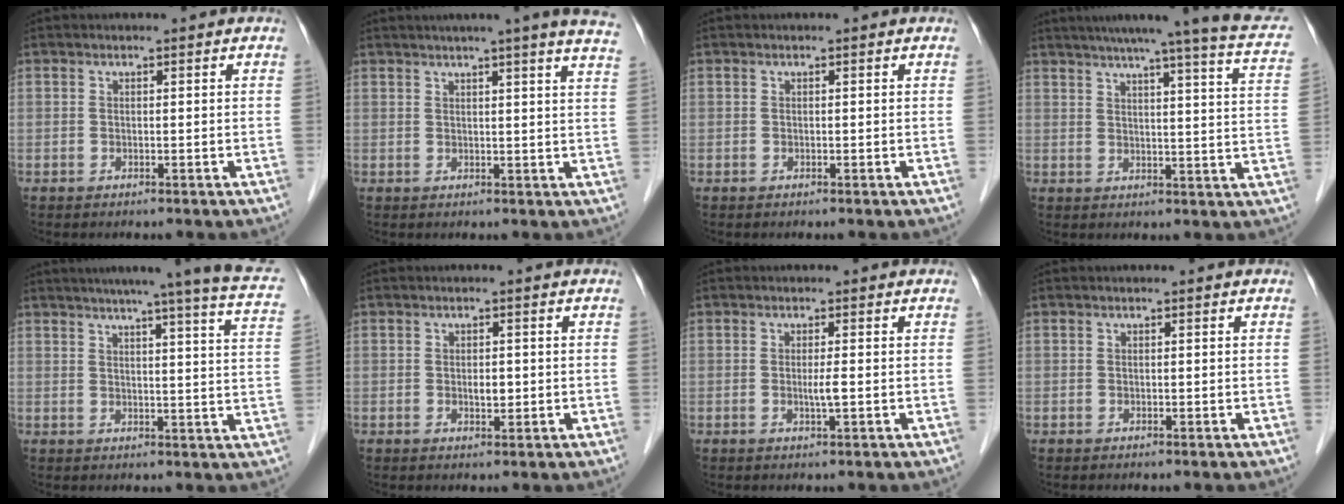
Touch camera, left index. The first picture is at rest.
{"total": 14.0, "force": [11.7, -1.0, 7.5], "torque": [-0.105, -0.012, 0.125]}
{"total": 0.0}
{"total": 20.6, "force": [16.7, 0.4, 12.0], "torque": [-0.169, -0.011, 0.193]}
{"total": 19.8, "force": [16.2, -0.4, 11.3], "torque": [-0.160, -0.020, 0.185]}
{"total": 1.6, "force": [-0.1, 0.9, 1.4], "torque": [-0.023, -0.002, 0.000]}
{"total": 1.7, "force": [-0.2, -0.2, 1.6], "torque": [-0.034, -0.004, -0.004]}
{"total": 0.0}